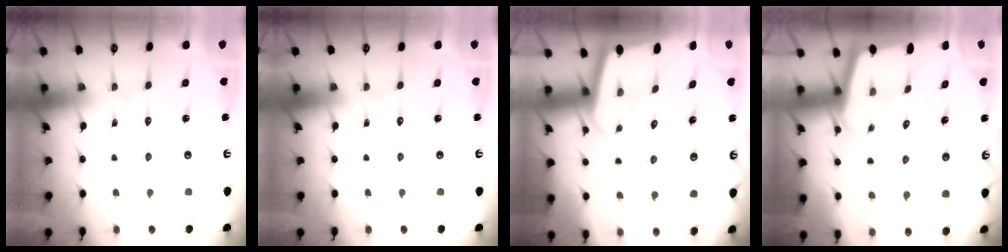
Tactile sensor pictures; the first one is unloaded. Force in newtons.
{"total": 0.0}
{"total": 2.0, "press": 2.0, "slide": 0.1}
{"total": 2.1, "press": 2.1, "slide": 0.2}